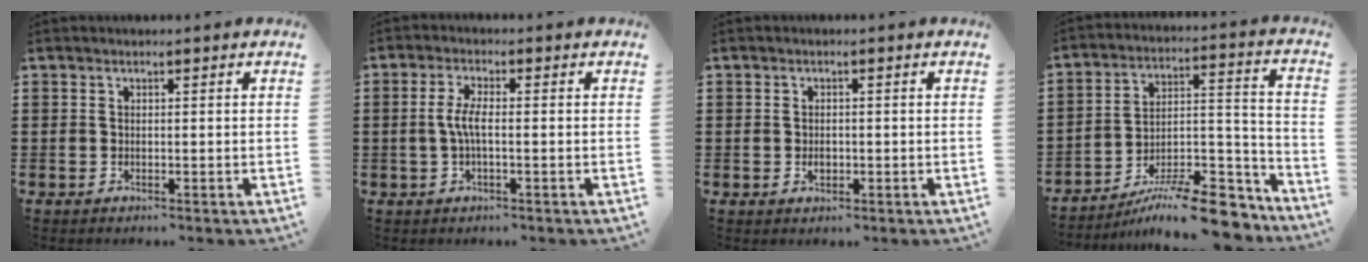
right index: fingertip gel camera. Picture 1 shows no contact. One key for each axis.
{"total": 3.6, "fx": -0.6, "fy": 0.9, "fz": 3.5, "tx": -0.086, "ty": -0.006, "tz": -0.020}
{"total": 1.3, "fx": -0.3, "fy": 1.0, "fz": 0.8, "tx": -0.016, "ty": 0.004, "tz": -0.006}
{"total": 13.0, "fx": -10.7, "fy": 2.8, "fz": 6.9, "tx": -0.081, "ty": 0.050, "tz": -0.189}